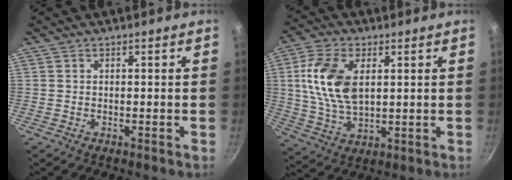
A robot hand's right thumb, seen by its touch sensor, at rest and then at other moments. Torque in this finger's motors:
{"motor_torque": [-0.17, 0.57, 0.62, -0.07, 0.15]}